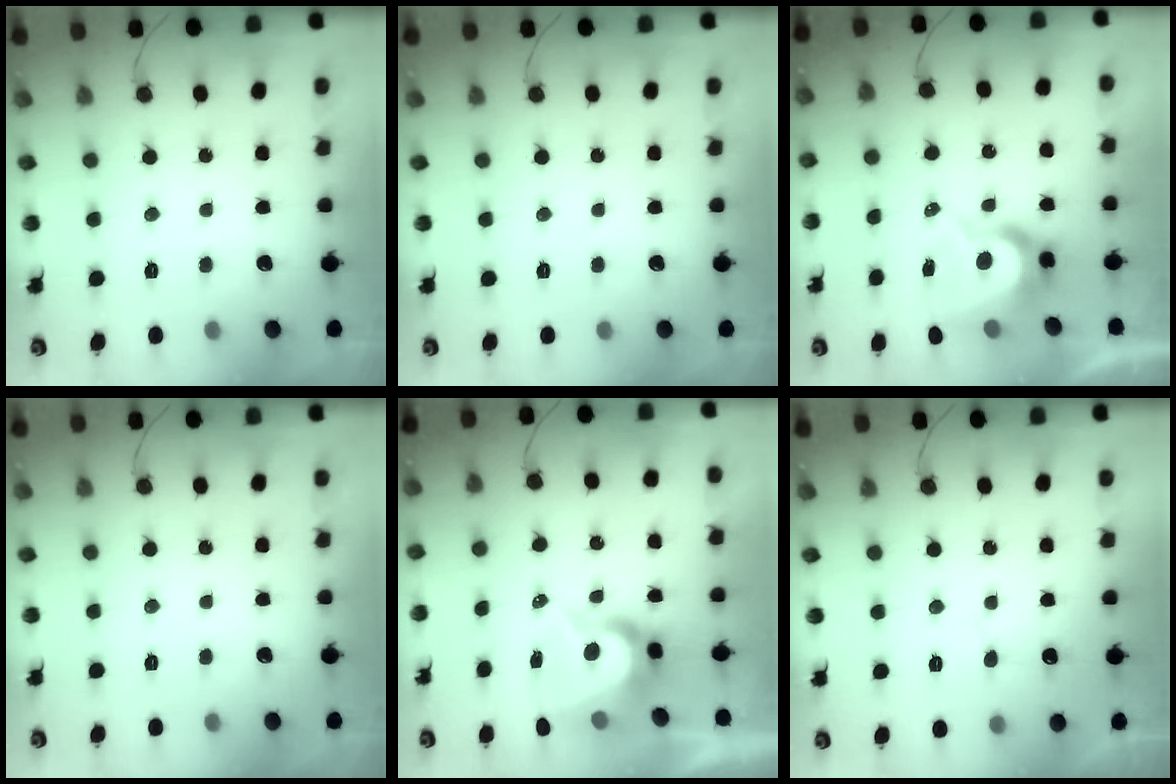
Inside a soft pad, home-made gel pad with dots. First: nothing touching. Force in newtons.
{"total": 0.0}
{"total": 9.0, "press": 9.0, "slide": 0.9}
{"total": 0.0}
{"total": 8.8, "press": 8.8, "slide": 0.9}
{"total": 5.1, "press": 5.1, "slide": 0.4}